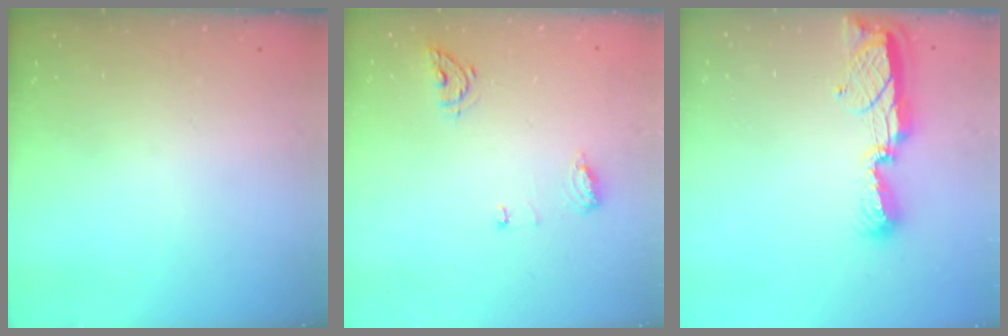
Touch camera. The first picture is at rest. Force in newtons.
{"total": 6.9, "press": 6.7, "slide": 1.7}
{"total": 9.9, "press": 9.7, "slide": 2.0}